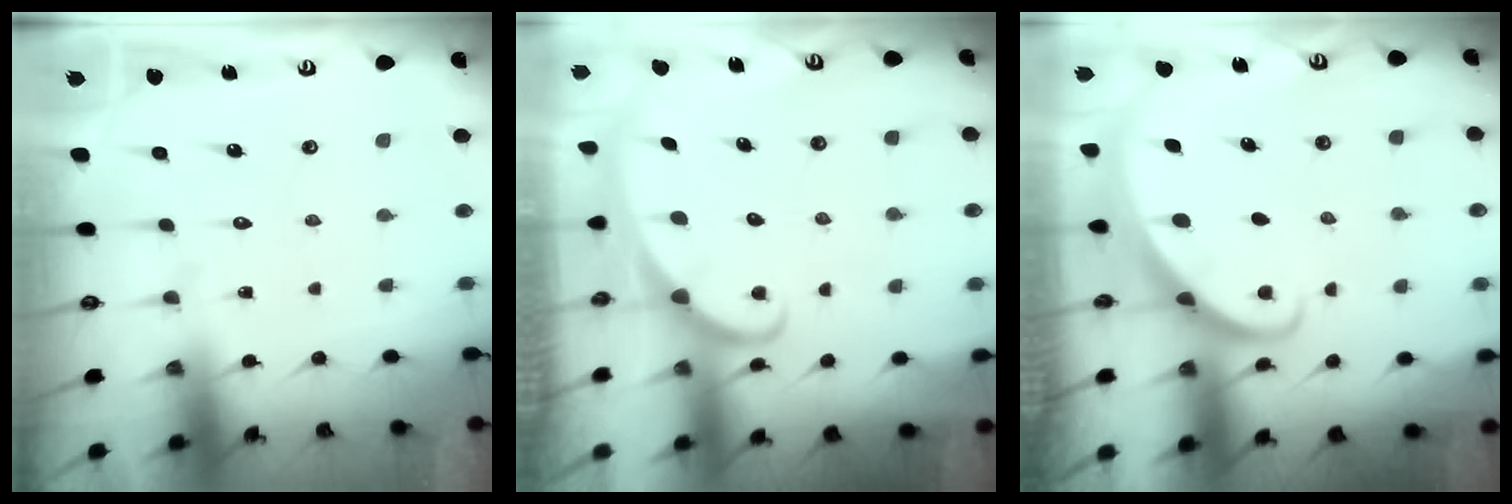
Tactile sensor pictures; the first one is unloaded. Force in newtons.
{"total": 2.0, "press": 2.0, "slide": 0.1}
{"total": 2.4, "press": 2.3, "slide": 0.3}